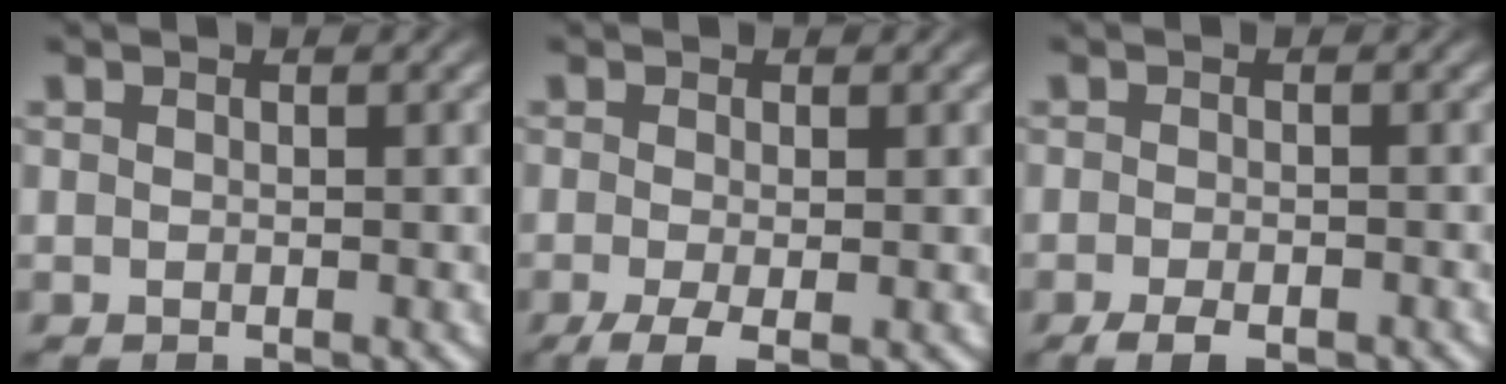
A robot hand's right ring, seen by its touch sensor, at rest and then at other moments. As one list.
[{"total": 3.5, "force": [-2.1, 1.4, 2.4], "torque": [-0.055, -0.028, -0.022]}, {"total": 2.7, "force": [-2.2, 1.0, 1.3], "torque": [-0.025, -0.014, -0.029]}]